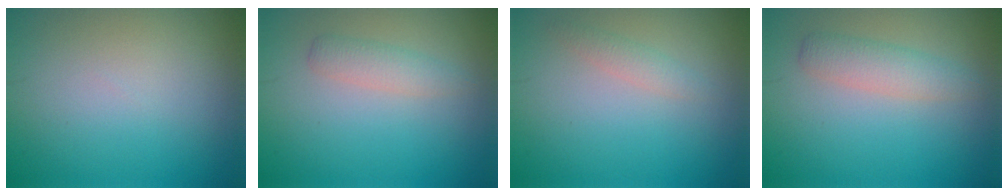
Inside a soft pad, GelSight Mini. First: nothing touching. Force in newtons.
{"total": 1.8, "press": 1.8, "slide": 0.0}
{"total": 1.2, "press": 1.2, "slide": 0.0}
{"total": 2.6, "press": 2.6, "slide": 0.0}